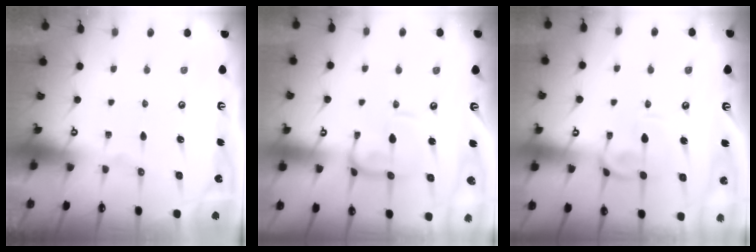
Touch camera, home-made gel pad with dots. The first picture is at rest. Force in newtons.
{"total": 3.7, "press": 3.7, "slide": 0.5}
{"total": 1.4, "press": 1.2, "slide": 0.7}